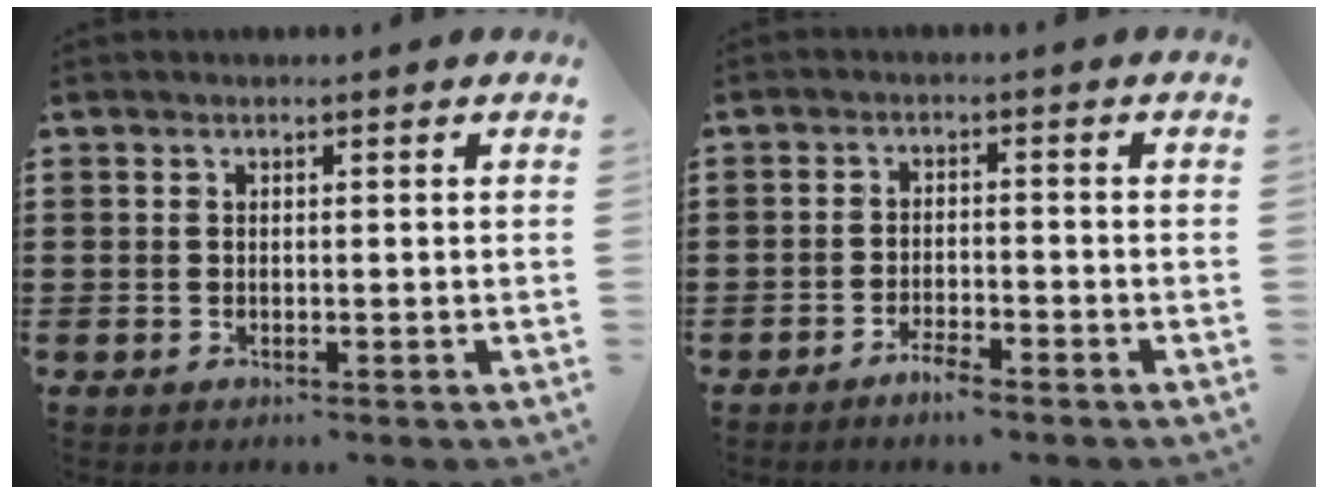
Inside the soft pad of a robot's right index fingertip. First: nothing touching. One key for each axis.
{"total": 2.7, "fx": -2.5, "fy": 0.2, "fz": 1.1, "tx": -0.021, "ty": 0.004, "tz": -0.047}